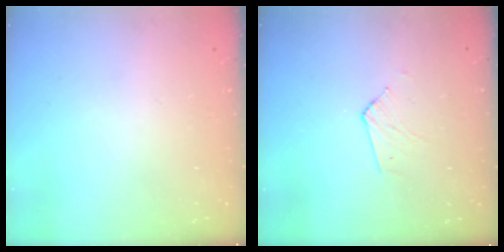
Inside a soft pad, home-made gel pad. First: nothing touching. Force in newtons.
{"total": 2.6, "press": 2.6, "slide": 0.2}